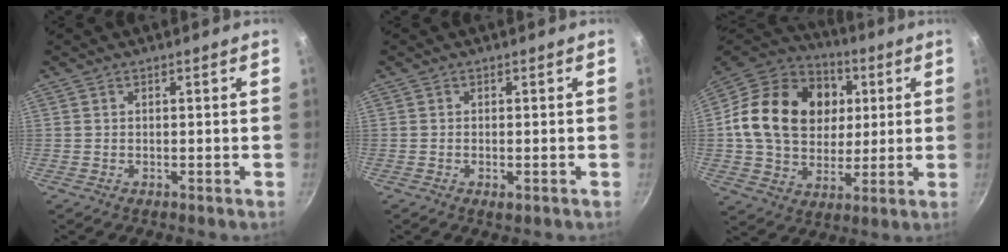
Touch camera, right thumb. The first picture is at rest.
{"total": 1.2, "force": [-0.4, 0.4, 1.0], "torque": [-0.020, -0.003, -0.006]}
{"total": 23.1, "force": [4.2, 18.0, 13.9], "torque": [-0.221, 0.012, 0.072]}